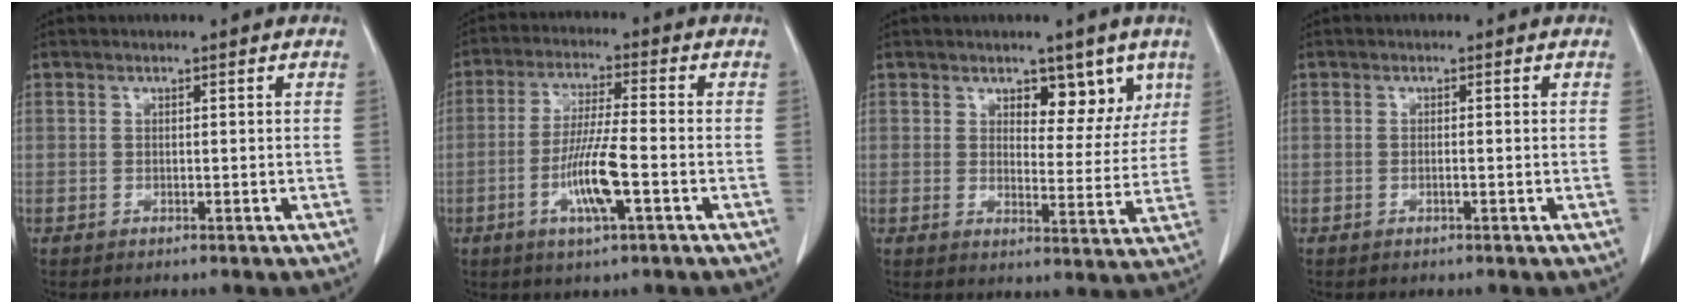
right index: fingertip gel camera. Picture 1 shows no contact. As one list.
[{"total": 9.3, "force": [-3.1, 1.0, 8.7], "torque": [-0.171, -0.007, -0.057]}, {"total": 8.3, "force": [4.9, 4.4, 5.0], "torque": [-0.057, 0.004, 0.076]}, {"total": 1.1, "force": [-0.2, 0.3, 1.0], "torque": [-0.027, 0.003, -0.001]}]